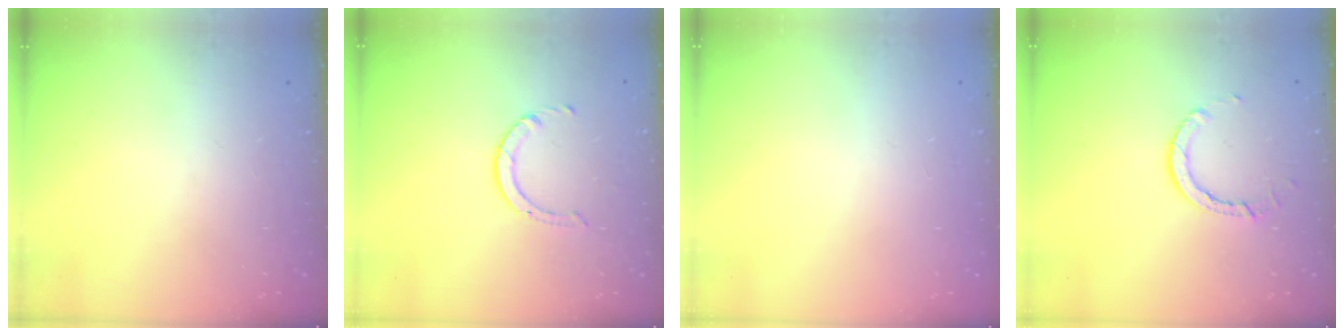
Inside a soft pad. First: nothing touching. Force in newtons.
{"total": 2.5, "press": 2.5, "slide": 0.2}
{"total": 2.6, "press": 2.6, "slide": 0.2}
{"total": 4.9, "press": 4.9, "slide": 0.5}